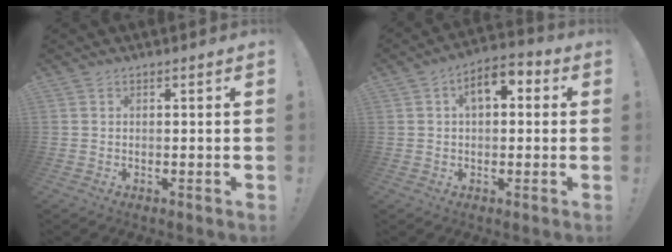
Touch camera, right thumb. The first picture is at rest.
{"total": 7.9, "force": [2.0, 4.7, 6.1], "torque": [-0.085, 0.001, 0.035]}